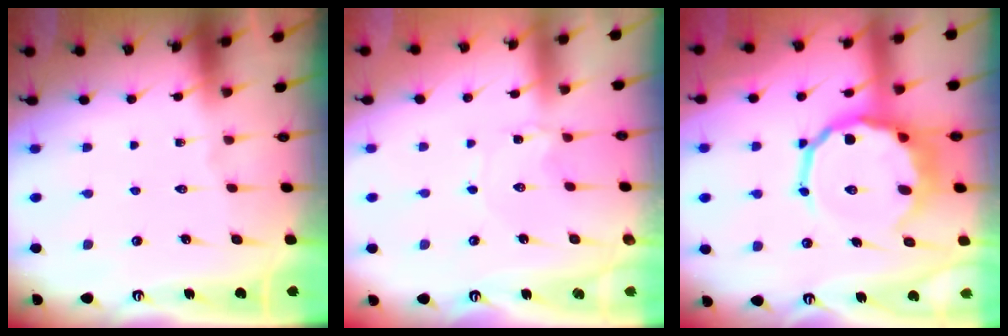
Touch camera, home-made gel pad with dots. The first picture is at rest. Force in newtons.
{"total": 0.7, "press": 0.7, "slide": 0.2}
{"total": 13.1, "press": 12.7, "slide": 3.5}